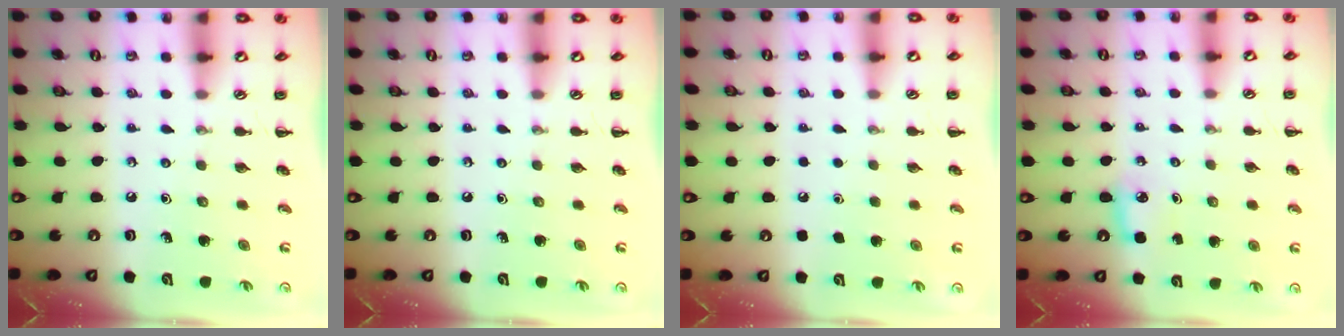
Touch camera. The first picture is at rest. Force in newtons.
{"total": 0.0}
{"total": 1.7, "press": 1.7, "slide": 0.1}
{"total": 5.3, "press": 5.1, "slide": 1.6}